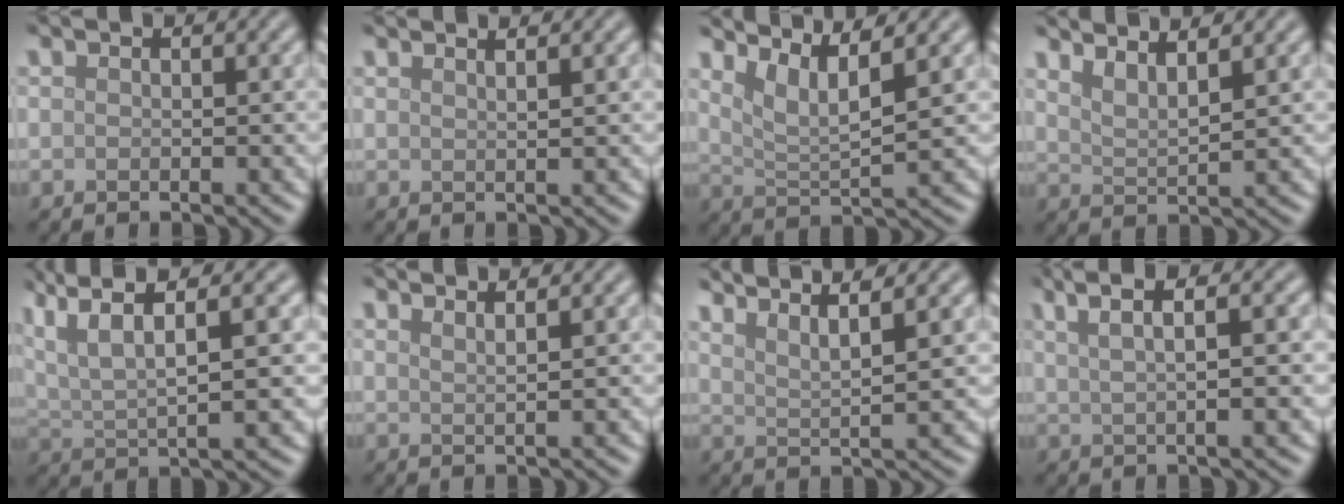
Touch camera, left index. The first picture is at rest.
{"total": 2.4, "force": [1.8, 0.9, 1.4], "torque": [0.008, 0.009, -0.002]}
{"total": 4.4, "force": [2.9, 0.9, 3.1], "torque": [-0.055, 0.004, 0.057]}
{"total": 3.3, "force": [2.7, 0.6, 1.8], "torque": [-0.025, 0.003, 0.048]}
{"total": 8.8, "force": [4.7, 2.6, 7.0], "torque": [-0.144, 0.020, 0.086]}
{"total": 2.1, "force": [1.6, 0.7, 1.2], "torque": [0.003, 0.007, 0.002]}
{"total": 5.0, "force": [4.0, 0.7, 2.9], "torque": [-0.049, 0.012, 0.059]}
{"total": 7.1, "force": [3.6, 2.5, 5.6], "torque": [-0.078, 0.024, 0.031]}